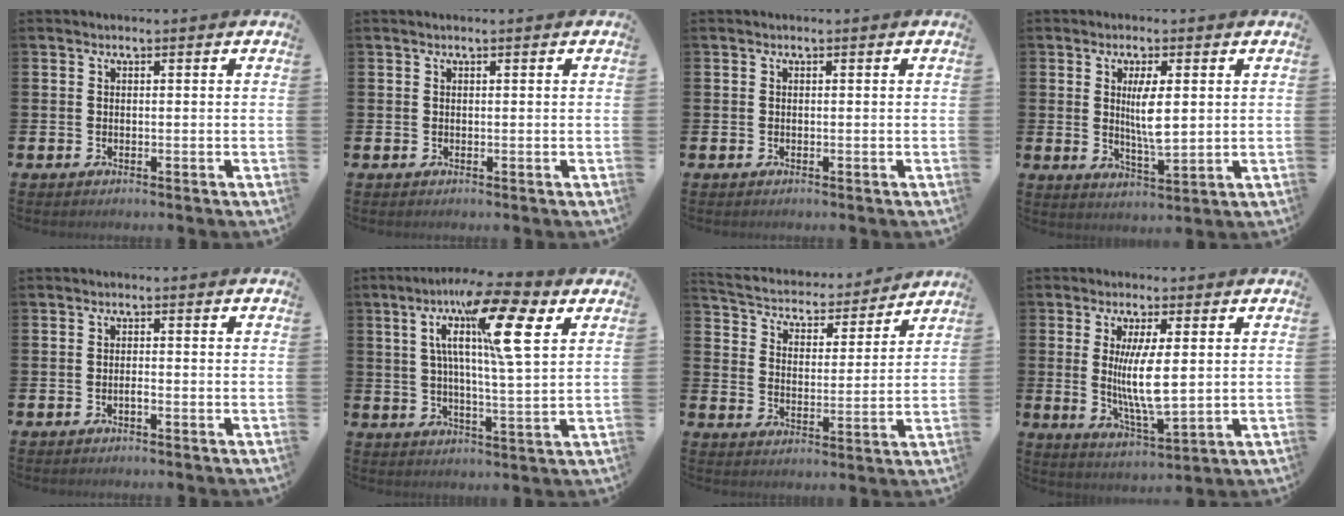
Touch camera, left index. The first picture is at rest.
{"total": 0.0}
{"total": 0.0}
{"total": 5.1, "force": [1.4, 1.3, 4.7], "torque": [-0.070, -0.011, 0.017]}
{"total": 0.7, "force": [-0.4, 0.1, 0.5], "torque": [-0.020, 0.000, -0.005]}
{"total": 14.2, "force": [7.6, 1.9, 11.9], "torque": [-0.222, -0.021, 0.114]}
{"total": 4.7, "force": [4.5, 1.4, 0.4], "torque": [-0.042, -0.041, 0.072]}
{"total": 7.5, "force": [1.6, 2.0, 7.1], "torque": [-0.126, -0.016, 0.022]}